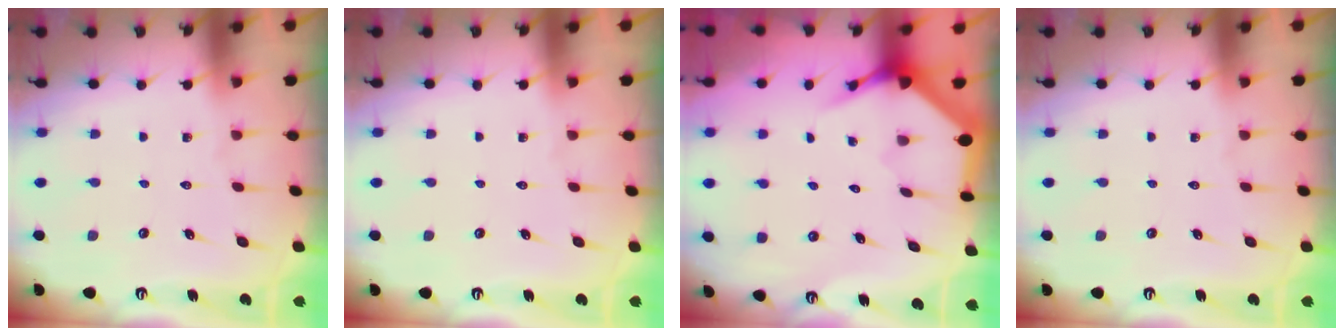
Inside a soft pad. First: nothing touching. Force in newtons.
{"total": 0.0}
{"total": 3.7, "press": 3.7, "slide": 0.5}
{"total": 0.0}